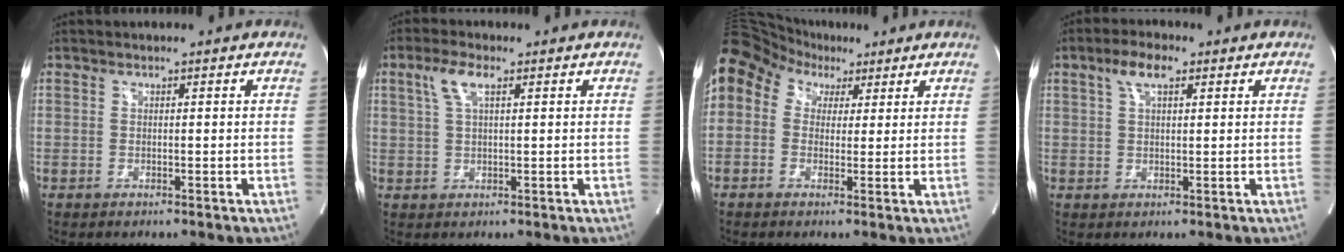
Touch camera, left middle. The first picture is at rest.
{"total": 4.1, "force": [1.8, 1.0, 3.5], "torque": [-0.081, 0.014, 0.040]}
{"total": 15.7, "force": [7.3, 11.9, 7.3], "torque": [-0.205, 0.097, 0.136]}
{"total": 4.5, "force": [2.4, 1.5, 3.6], "torque": [-0.077, 0.017, 0.046]}